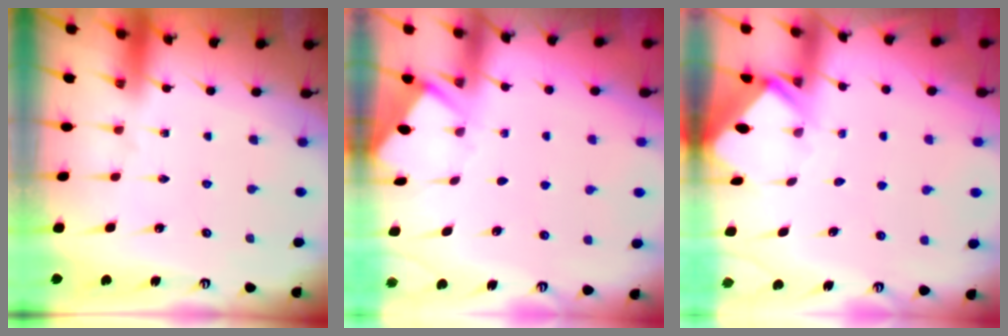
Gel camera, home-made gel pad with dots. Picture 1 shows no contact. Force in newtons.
{"total": 2.9, "press": 2.9, "slide": 0.3}
{"total": 2.9, "press": 2.9, "slide": 0.2}